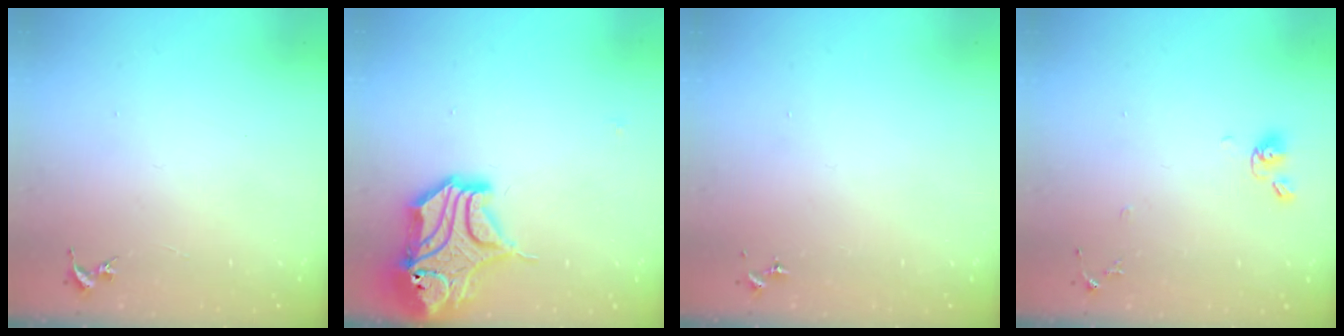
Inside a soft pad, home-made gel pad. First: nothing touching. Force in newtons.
{"total": 16.6, "press": 16.5, "slide": 2.1}
{"total": 0.0}
{"total": 7.1, "press": 6.8, "slide": 2.1}